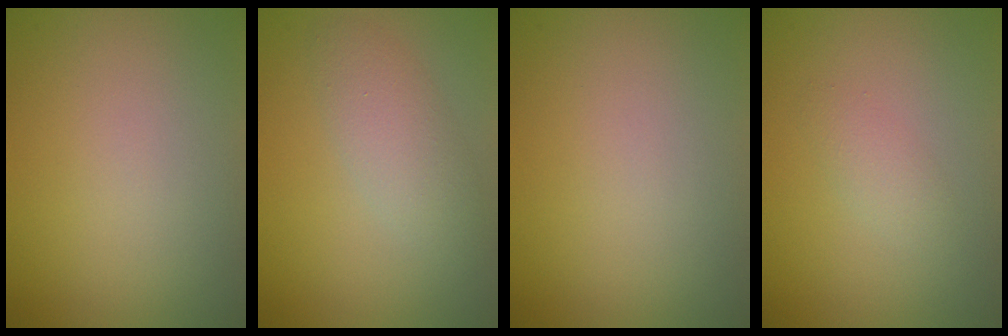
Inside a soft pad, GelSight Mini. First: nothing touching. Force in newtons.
{"total": 2.8, "press": 2.8, "slide": 0.1}
{"total": 0.0}
{"total": 1.3, "press": 1.3, "slide": 0.0}